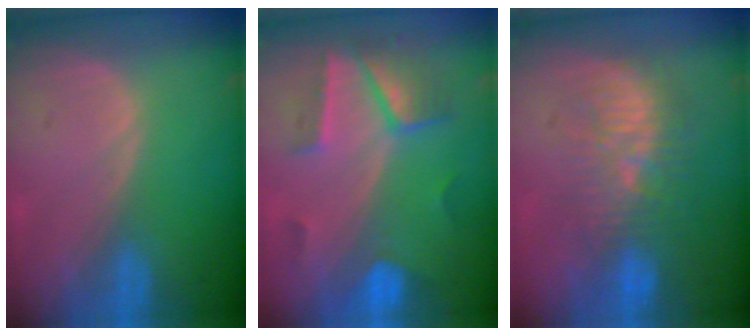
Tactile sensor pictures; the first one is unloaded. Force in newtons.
{"total": 6.9, "press": 6.9, "slide": 0.7}
{"total": 9.5, "press": 9.1, "slide": 2.8}